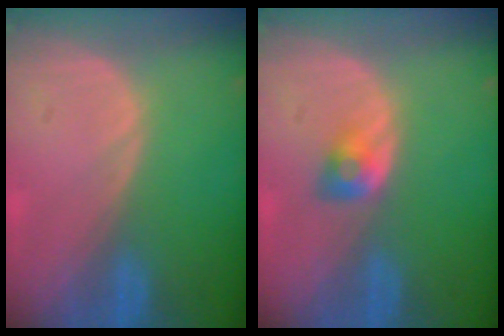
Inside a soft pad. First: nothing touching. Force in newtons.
{"total": 2.8, "press": 2.5, "slide": 1.3}